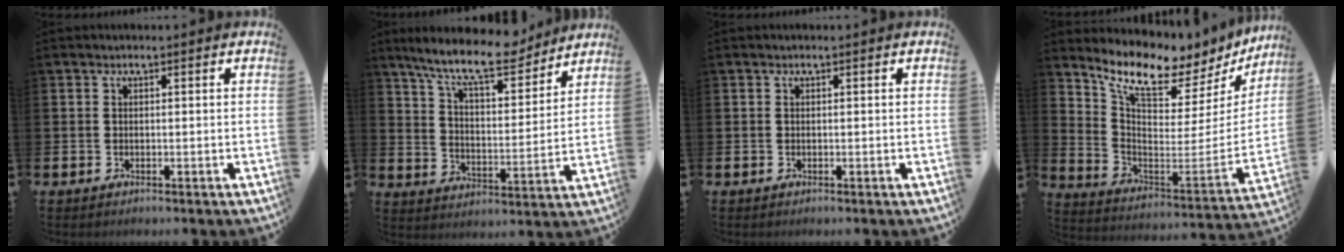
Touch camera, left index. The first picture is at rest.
{"total": 11.5, "force": [10.0, 2.7, 4.9], "torque": [-0.119, -0.055, 0.175]}
{"total": 0.0}
{"total": 9.1, "force": [8.2, 2.4, 3.2], "torque": [-0.087, -0.080, 0.132]}